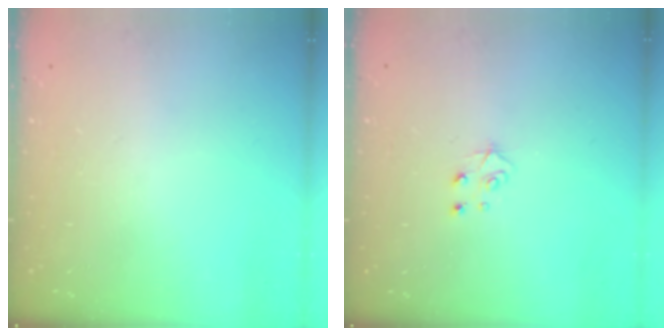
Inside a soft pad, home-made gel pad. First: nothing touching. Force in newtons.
{"total": 4.8, "press": 4.8, "slide": 0.4}